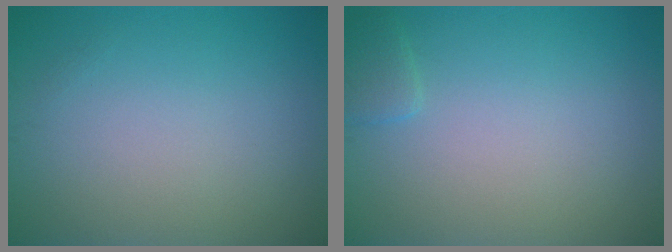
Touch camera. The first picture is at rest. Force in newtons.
{"total": 1.1, "press": 1.1, "slide": 0.1}